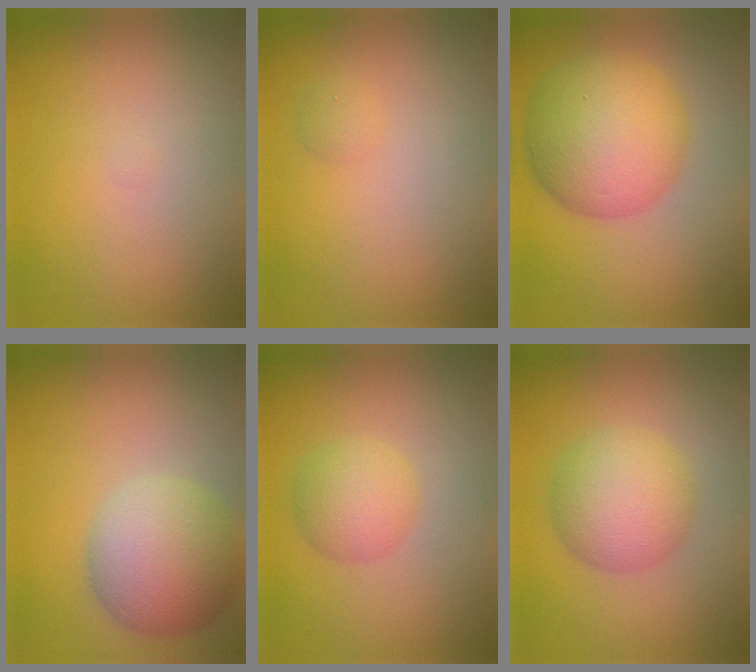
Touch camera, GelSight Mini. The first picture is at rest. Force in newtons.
{"total": 0.8, "press": 0.8, "slide": 0.0}
{"total": 9.1, "press": 9.1, "slide": 0.2}
{"total": 7.1, "press": 7.1, "slide": 0.4}
{"total": 3.2, "press": 3.2, "slide": 0.0}
{"total": 5.5, "press": 5.5, "slide": 0.1}